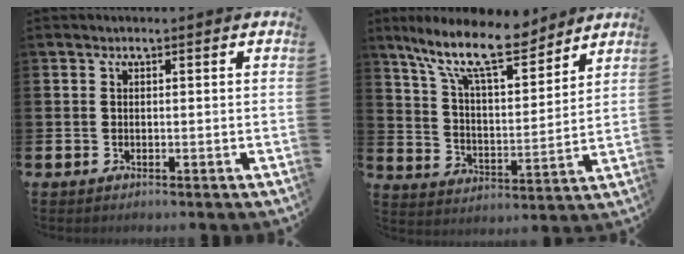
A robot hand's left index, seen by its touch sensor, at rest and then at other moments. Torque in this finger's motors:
{"motor_torque": [1.01, -0.87, 1.05, 0.21]}